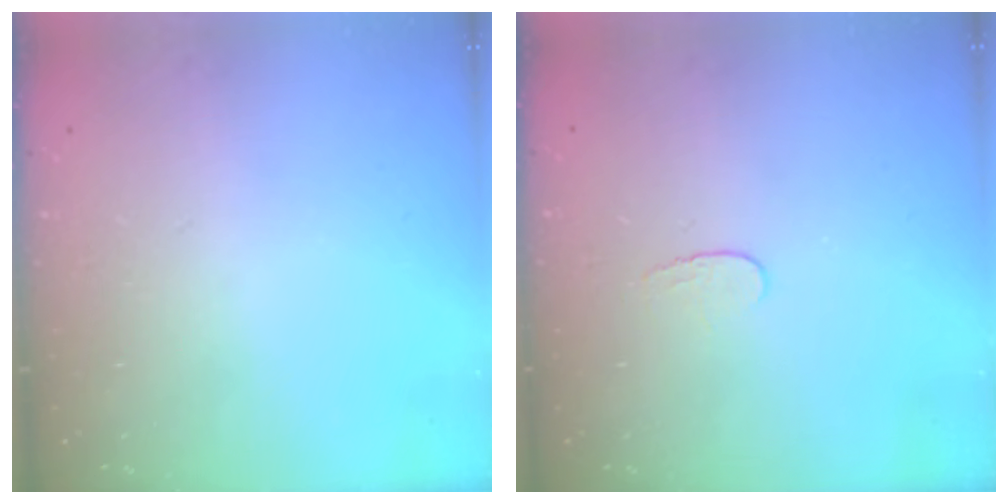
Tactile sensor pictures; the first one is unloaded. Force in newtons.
{"total": 3.6, "press": 3.5, "slide": 0.4}